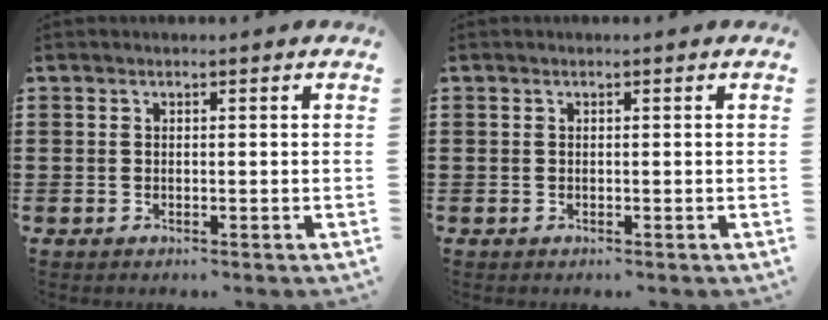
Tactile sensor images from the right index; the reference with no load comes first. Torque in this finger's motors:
{"motor_torque": [0.47, 0.19, 0.01, 0.00]}